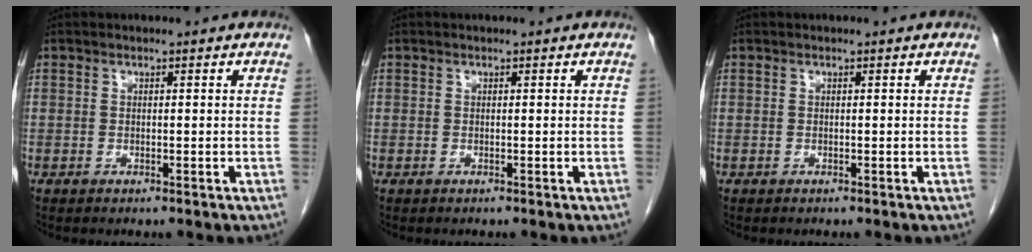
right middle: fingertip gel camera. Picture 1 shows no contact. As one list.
[{"total": 0.0}, {"total": 0.0}]